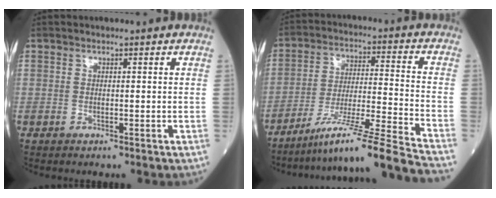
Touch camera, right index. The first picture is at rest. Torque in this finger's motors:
{"motor_torque": [-0.14, -0.69, 0.14, 0.03]}